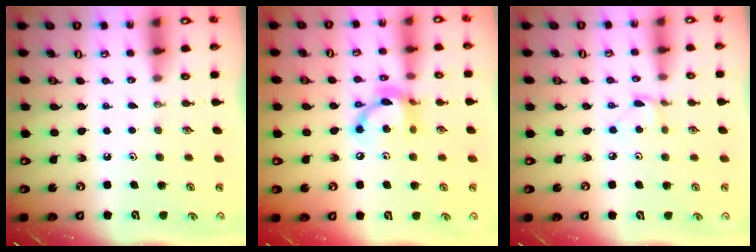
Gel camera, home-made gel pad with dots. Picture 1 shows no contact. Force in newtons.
{"total": 12.3, "press": 12.2, "slide": 0.7}
{"total": 2.6, "press": 2.6, "slide": 0.1}